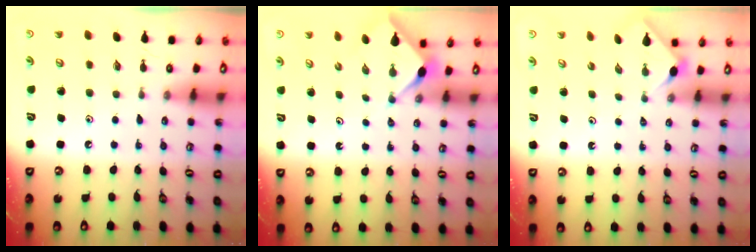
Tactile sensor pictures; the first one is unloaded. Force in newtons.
{"total": 3.0, "press": 3.0, "slide": 0.3}
{"total": 1.9, "press": 1.8, "slide": 0.4}